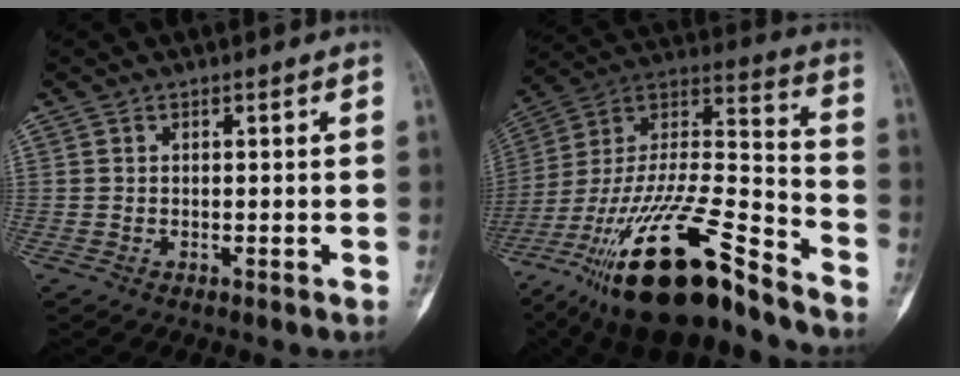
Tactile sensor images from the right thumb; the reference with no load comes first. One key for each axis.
{"total": 28.8, "fx": -19.6, "fy": 7.9, "fz": 19.6, "tx": -0.378, "ty": 0.062, "tz": -0.342}